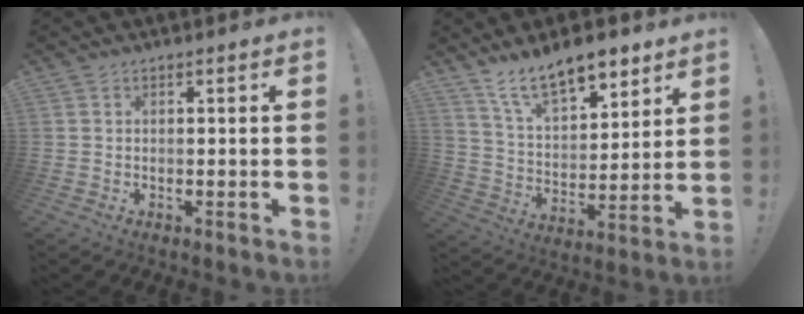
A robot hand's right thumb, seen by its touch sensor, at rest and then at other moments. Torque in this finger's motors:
{"motor_torque": [0.84, 1.34, 0.19, 0.19, 0.28]}